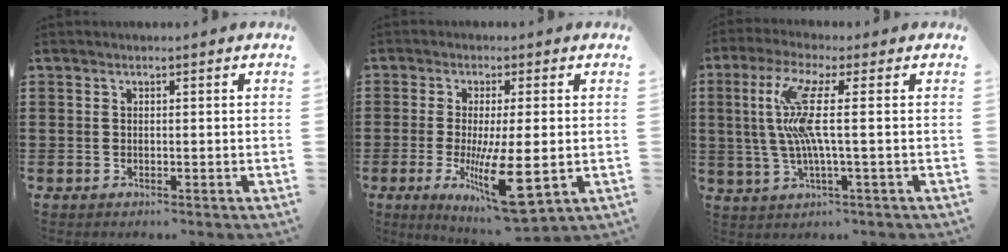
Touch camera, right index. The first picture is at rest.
{"total": 11.5, "force": [-2.2, 2.8, 11.0], "torque": [-0.189, -0.021, -0.035]}
{"total": 9.4, "force": [0.8, 0.5, 9.3], "torque": [-0.209, -0.019, -0.001]}